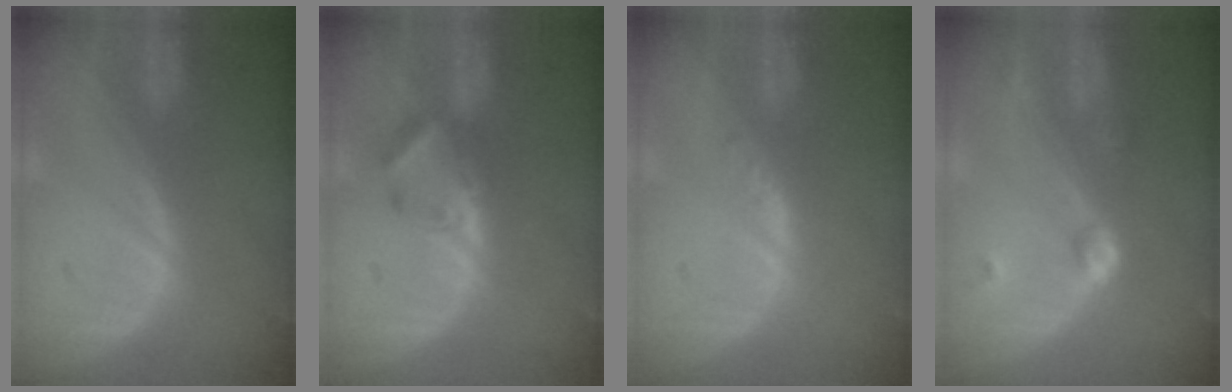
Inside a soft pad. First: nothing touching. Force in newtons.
{"total": 3.7, "press": 3.6, "slide": 1.0}
{"total": 1.1, "press": 1.1, "slide": 0.1}
{"total": 3.9, "press": 3.6, "slide": 1.5}